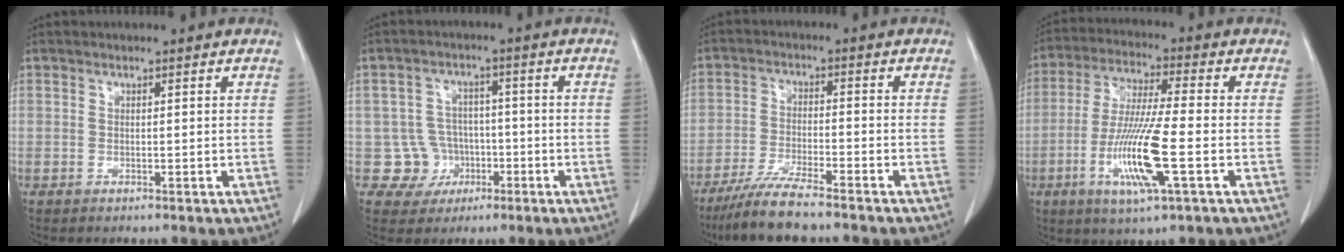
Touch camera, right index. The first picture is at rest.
{"total": 5.9, "force": [-1.6, 5.6, 0.0], "torque": [0.011, 0.017, -0.022]}
{"total": 8.3, "force": [-6.8, 0.2, 4.7], "torque": [-0.084, -0.025, -0.123]}
{"total": 12.7, "force": [-3.8, 0.4, 12.1], "torque": [-0.243, -0.018, -0.076]}